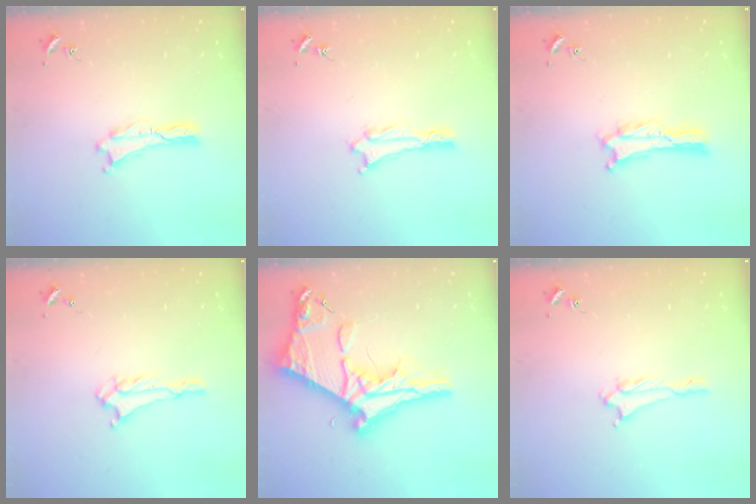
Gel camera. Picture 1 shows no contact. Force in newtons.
{"total": 1.0, "press": 1.0, "slide": 0.2}
{"total": 0.0}
{"total": 1.9, "press": 1.9, "slide": 0.4}
{"total": 11.4, "press": 11.3, "slide": 1.2}
{"total": 1.7, "press": 1.7, "slide": 0.3}